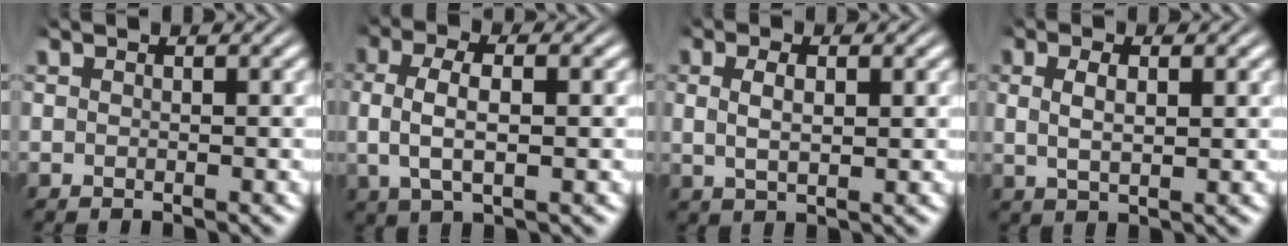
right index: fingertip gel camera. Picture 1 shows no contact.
{"total": 5.0, "force": [0.7, 2.5, 4.2], "torque": [-0.089, 0.000, 0.014]}
{"total": 2.7, "force": [0.6, 1.2, 2.3], "torque": [-0.042, -0.003, 0.018]}
{"total": 2.9, "force": [0.7, 1.4, 2.5], "torque": [-0.045, -0.002, 0.019]}